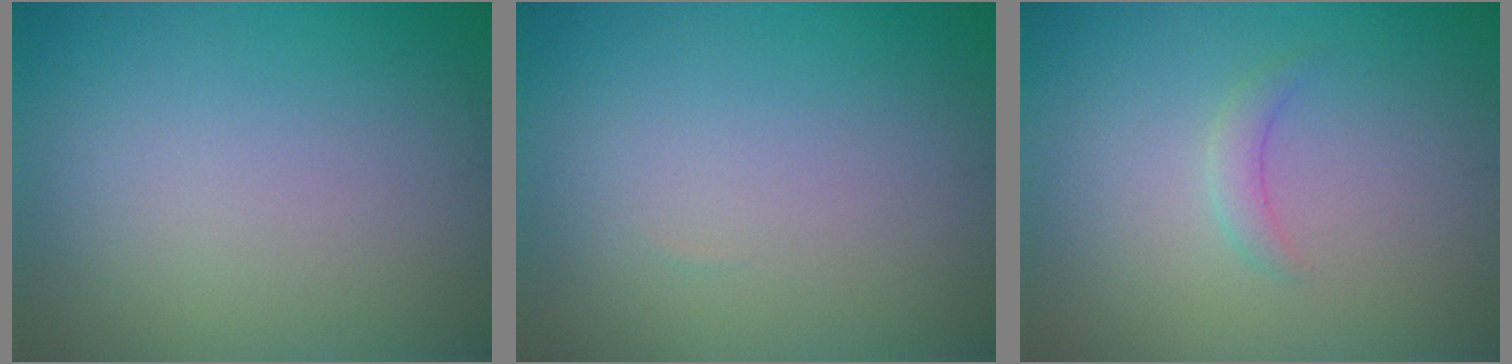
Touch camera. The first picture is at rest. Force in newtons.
{"total": 0.0}
{"total": 1.2, "press": 1.2, "slide": 0.2}